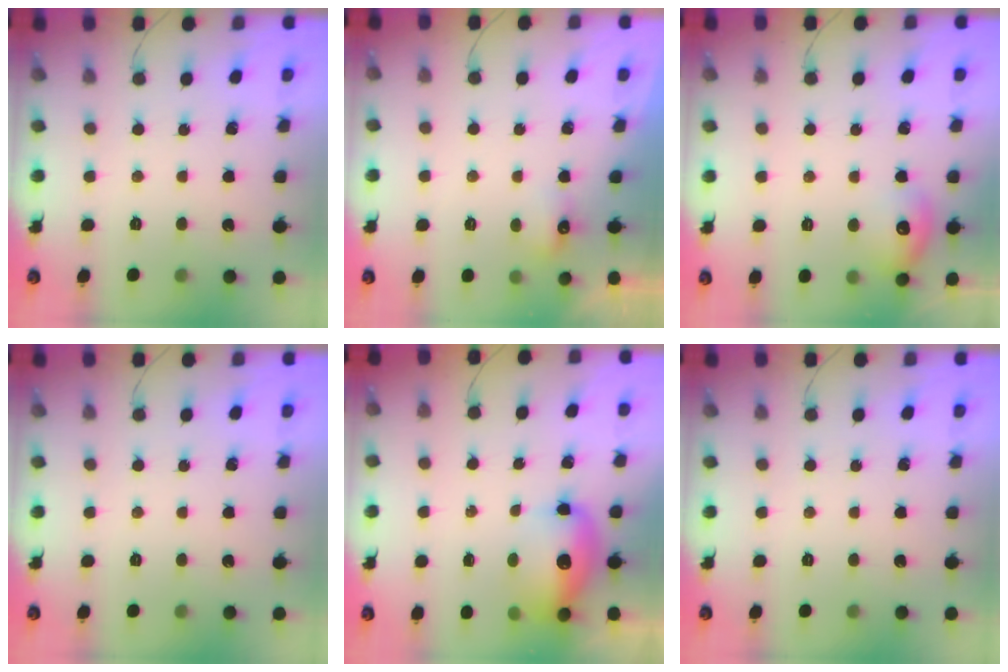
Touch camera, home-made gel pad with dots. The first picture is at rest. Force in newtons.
{"total": 3.7, "press": 3.5, "slide": 1.2}
{"total": 10.3, "press": 10.2, "slide": 1.3}
{"total": 0.0}
{"total": 12.6, "press": 12.3, "slide": 3.0}
{"total": 0.0}